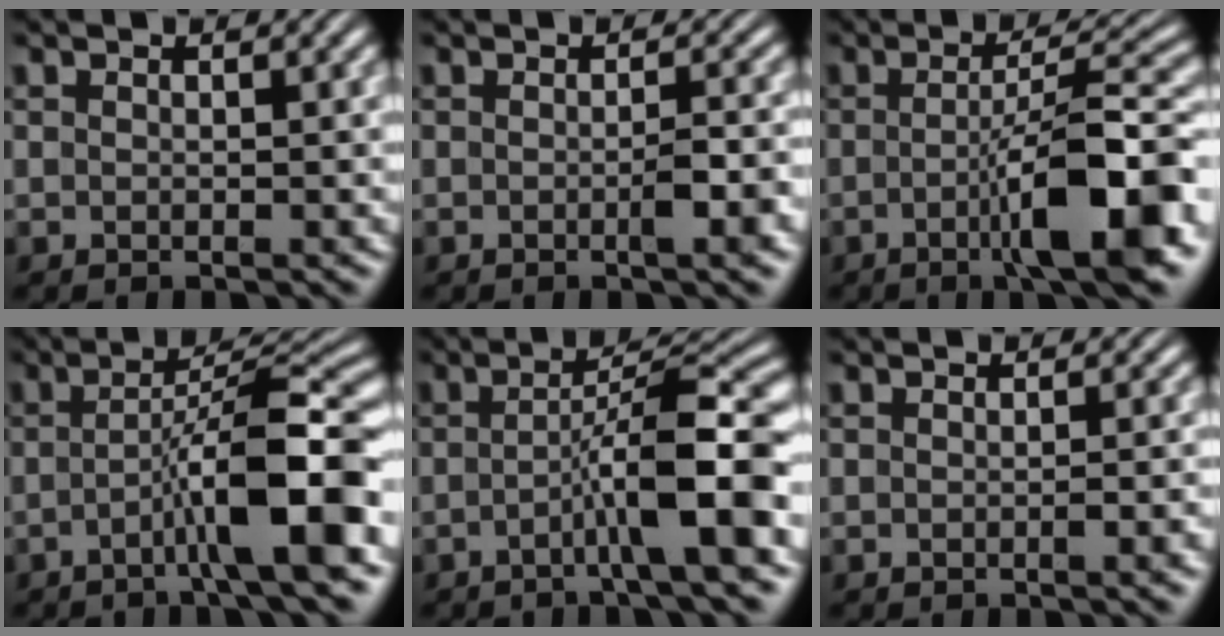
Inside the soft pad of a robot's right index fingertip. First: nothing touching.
{"total": 1.7, "force": [-0.7, 0.2, 1.5], "torque": [-0.018, 0.008, -0.017]}
{"total": 8.4, "force": [-2.8, 1.5, 7.8], "torque": [-0.110, 0.004, -0.045]}
{"total": 8.1, "force": [-2.3, 1.4, 7.6], "torque": [-0.106, 0.011, -0.037]}
{"total": 7.1, "force": [-2.0, 0.9, 6.8], "torque": [-0.093, 0.012, -0.033]}
{"total": 0.7, "force": [-0.4, -0.1, 0.6], "torque": [-0.009, 0.007, -0.008]}